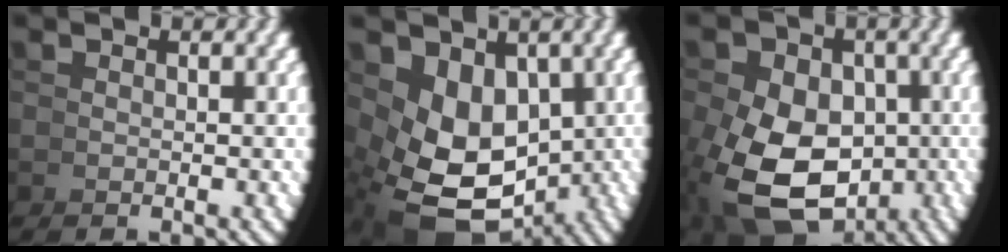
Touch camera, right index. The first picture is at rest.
{"total": 10.7, "force": [-2.3, 8.1, 6.7], "torque": [-0.162, -0.065, -0.002]}
{"total": 8.2, "force": [-2.2, 6.0, 5.1], "torque": [-0.105, -0.052, -0.009]}